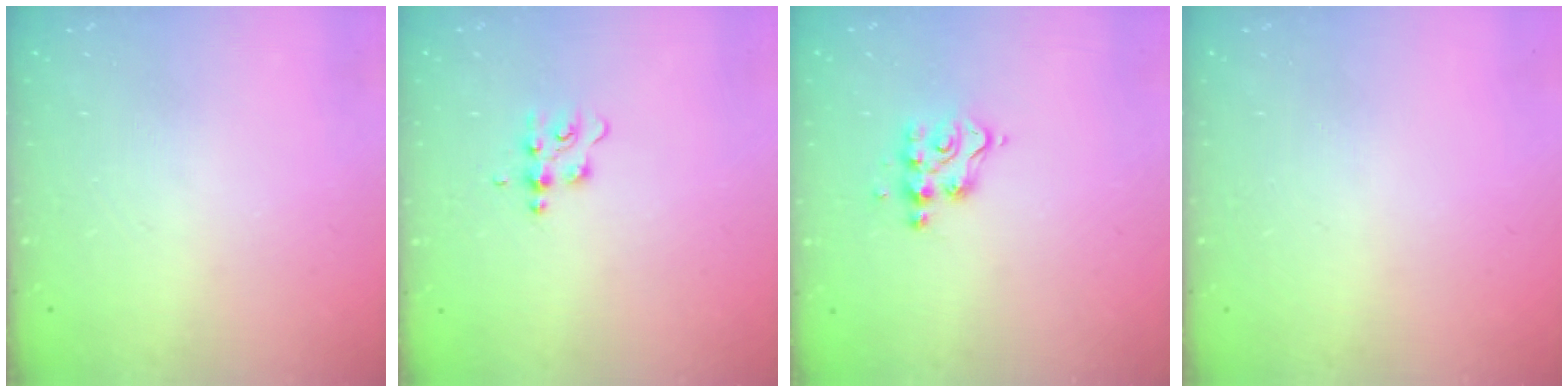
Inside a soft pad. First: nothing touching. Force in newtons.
{"total": 4.8, "press": 4.7, "slide": 0.5}
{"total": 5.8, "press": 5.8, "slide": 0.0}
{"total": 0.0}